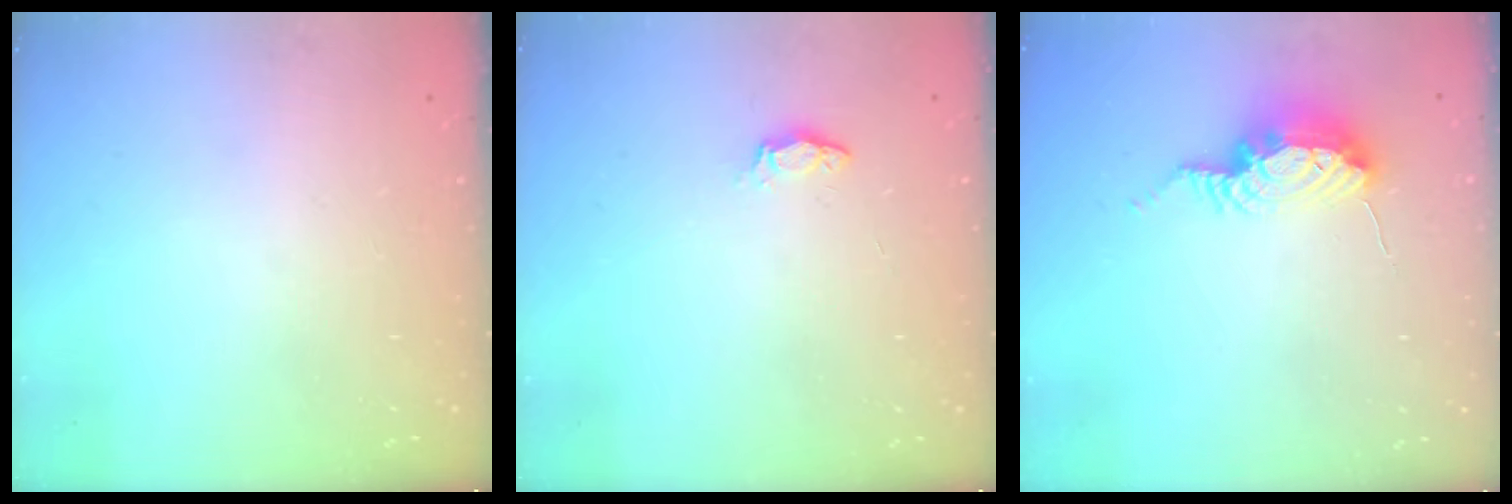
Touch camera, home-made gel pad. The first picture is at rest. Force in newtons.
{"total": 3.2, "press": 3.2, "slide": 0.5}
{"total": 14.9, "press": 10.6, "slide": 10.4}